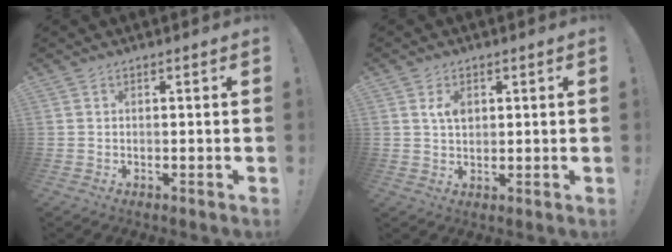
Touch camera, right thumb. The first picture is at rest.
{"total": 4.1, "force": [1.3, 2.5, 3.0], "torque": [-0.048, 0.000, 0.021]}